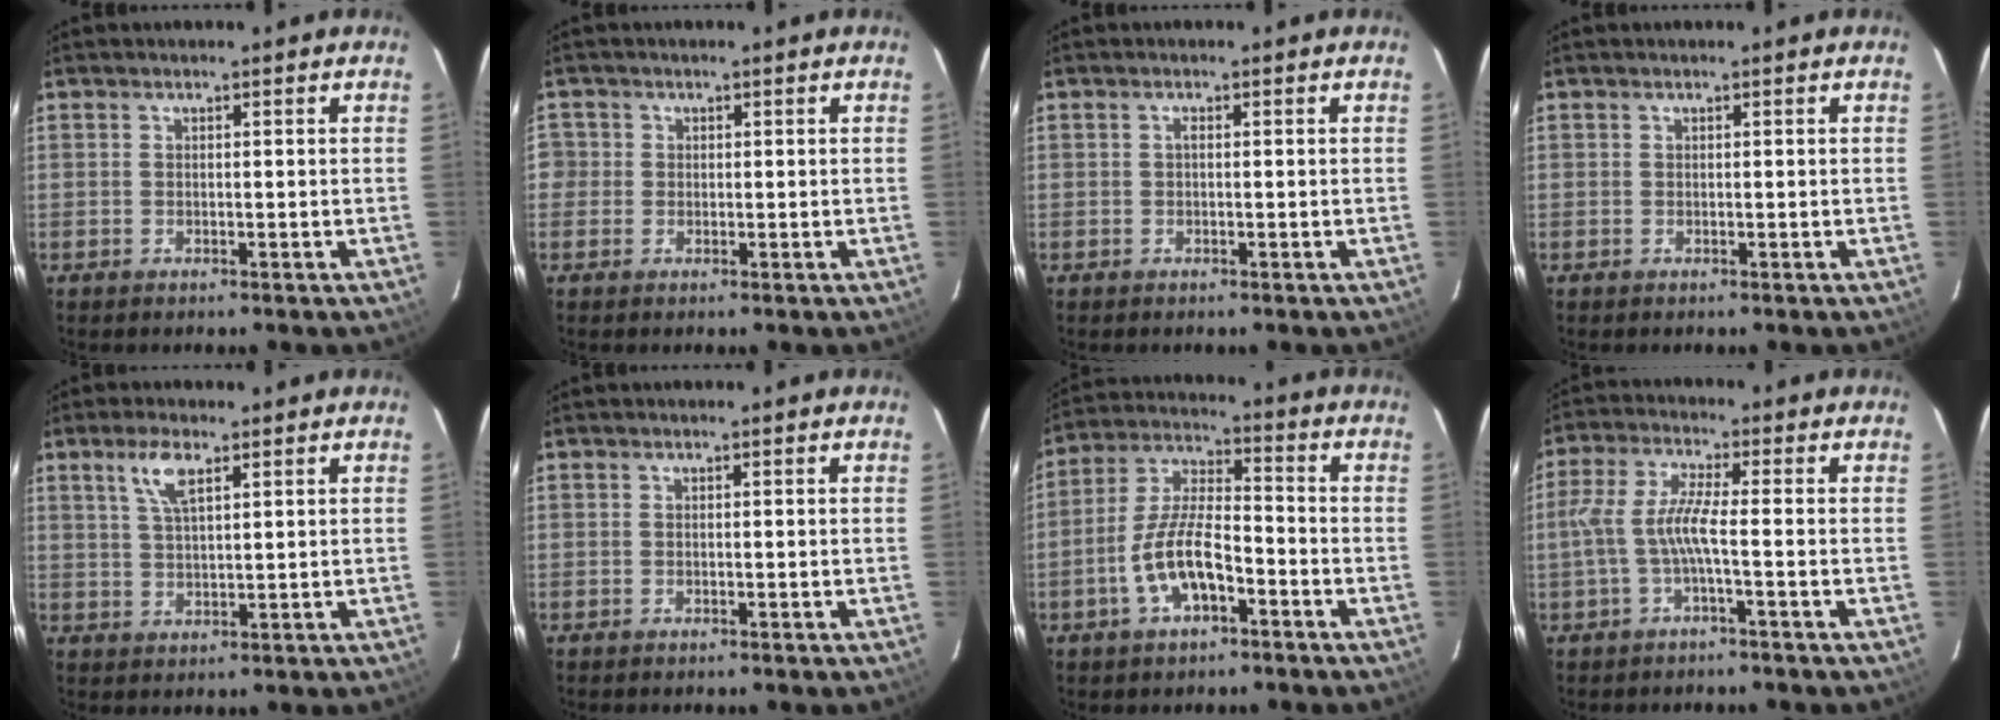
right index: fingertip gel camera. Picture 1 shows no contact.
{"total": 2.5, "force": [-0.4, 2.5, 0.2], "torque": [0.001, 0.010, -0.010]}
{"total": 0.7, "force": [-0.1, 0.3, 0.6], "torque": [-0.010, 0.006, -0.003]}
{"total": 0.0}
{"total": 5.3, "force": [2.8, 1.7, 4.1], "torque": [-0.079, 0.008, 0.058]}
{"total": 0.0}
{"total": 11.2, "force": [-4.8, 4.4, 9.1], "torque": [-0.189, 0.009, -0.088]}
{"total": 6.0, "force": [-1.8, 0.4, 5.8], "torque": [-0.132, 0.006, -0.031]}